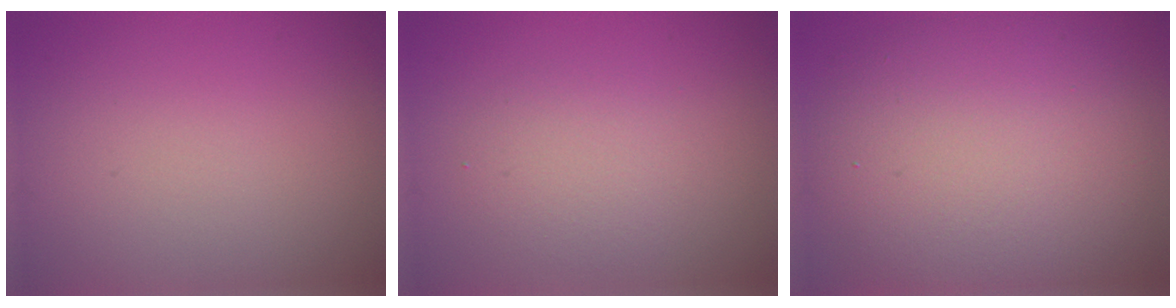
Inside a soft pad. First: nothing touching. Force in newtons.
{"total": 2.4, "press": 2.4, "slide": 0.2}
{"total": 10.5, "press": 10.5, "slide": 0.5}